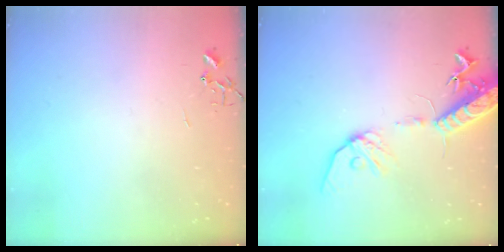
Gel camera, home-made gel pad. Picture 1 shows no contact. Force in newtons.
{"total": 16.6, "press": 16.2, "slide": 3.5}